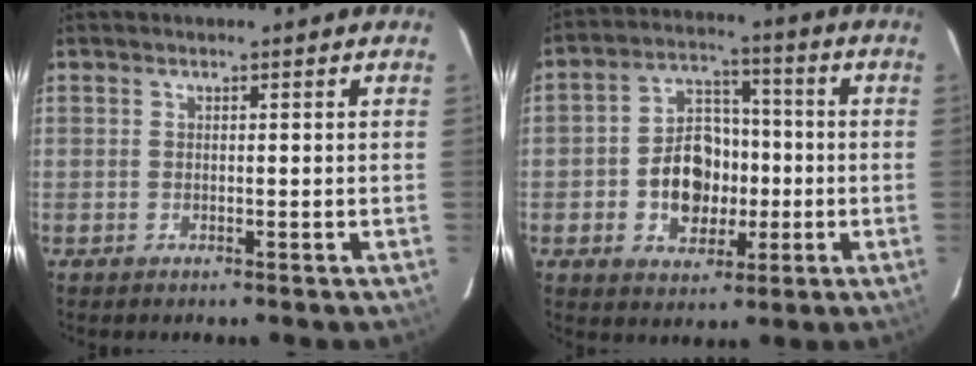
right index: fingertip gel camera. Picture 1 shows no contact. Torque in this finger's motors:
{"motor_torque": [1.61, 0.07, 0.34, 0.05]}